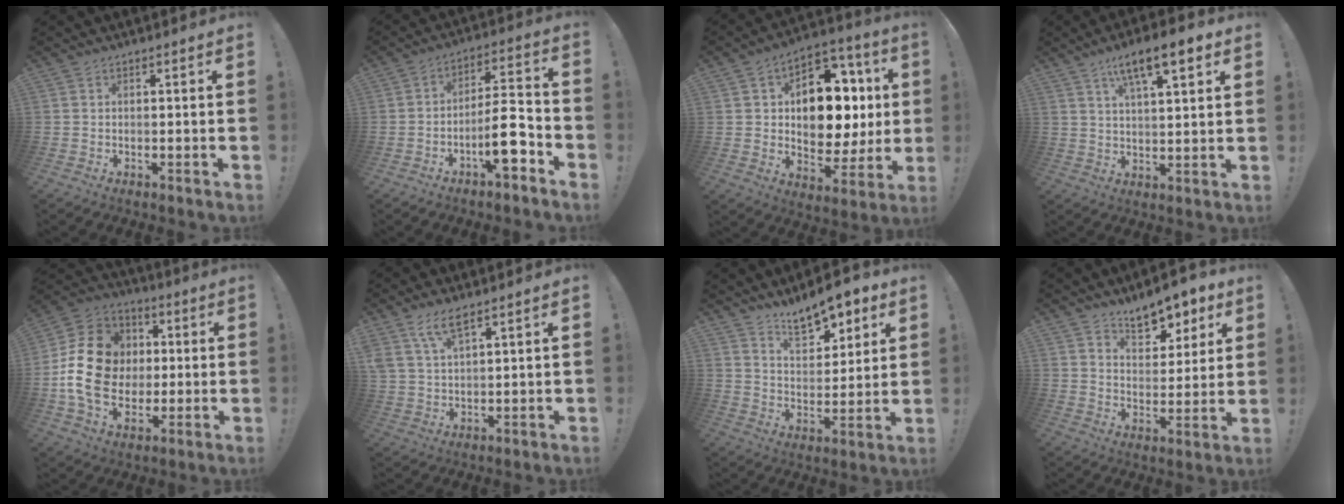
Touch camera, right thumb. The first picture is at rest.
{"total": 12.1, "force": [-5.9, 3.8, 9.9], "torque": [-0.155, 0.034, -0.097]}
{"total": 16.7, "force": [2.0, 12.1, 11.2], "torque": [-0.158, 0.005, 0.044]}
{"total": 11.7, "force": [6.7, 3.1, 9.0], "torque": [-0.143, -0.024, 0.110]}
{"total": 19.5, "force": [0.1, 16.1, 10.9], "torque": [-0.174, 0.020, 0.021]}
{"total": 6.6, "force": [4.6, 2.1, 4.2], "torque": [-0.081, -0.016, 0.087]}
{"total": 12.1, "force": [9.1, 5.3, 6.0], "torque": [-0.082, -0.059, 0.163]}
{"total": 10.5, "force": [7.8, 5.3, 4.6], "torque": [-0.055, -0.055, 0.143]}